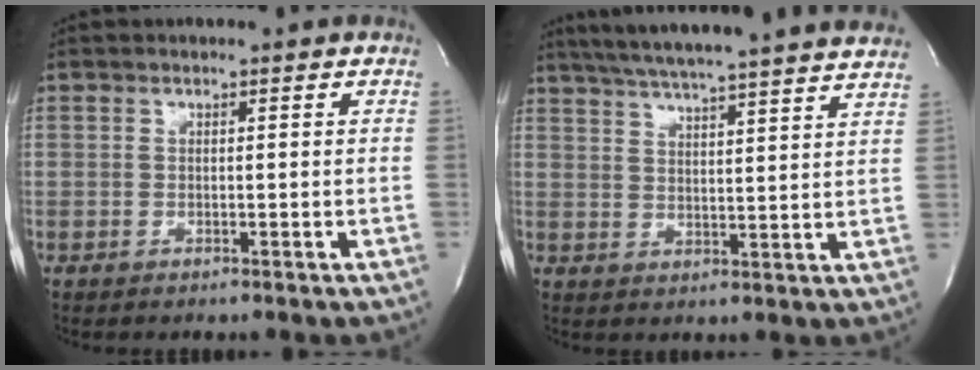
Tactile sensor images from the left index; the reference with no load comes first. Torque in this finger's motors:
{"motor_torque": [0.09, -0.22, 0.59, 0.15]}